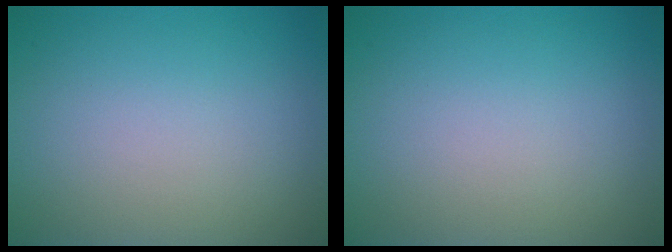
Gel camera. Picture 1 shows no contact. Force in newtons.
{"total": 0.0}